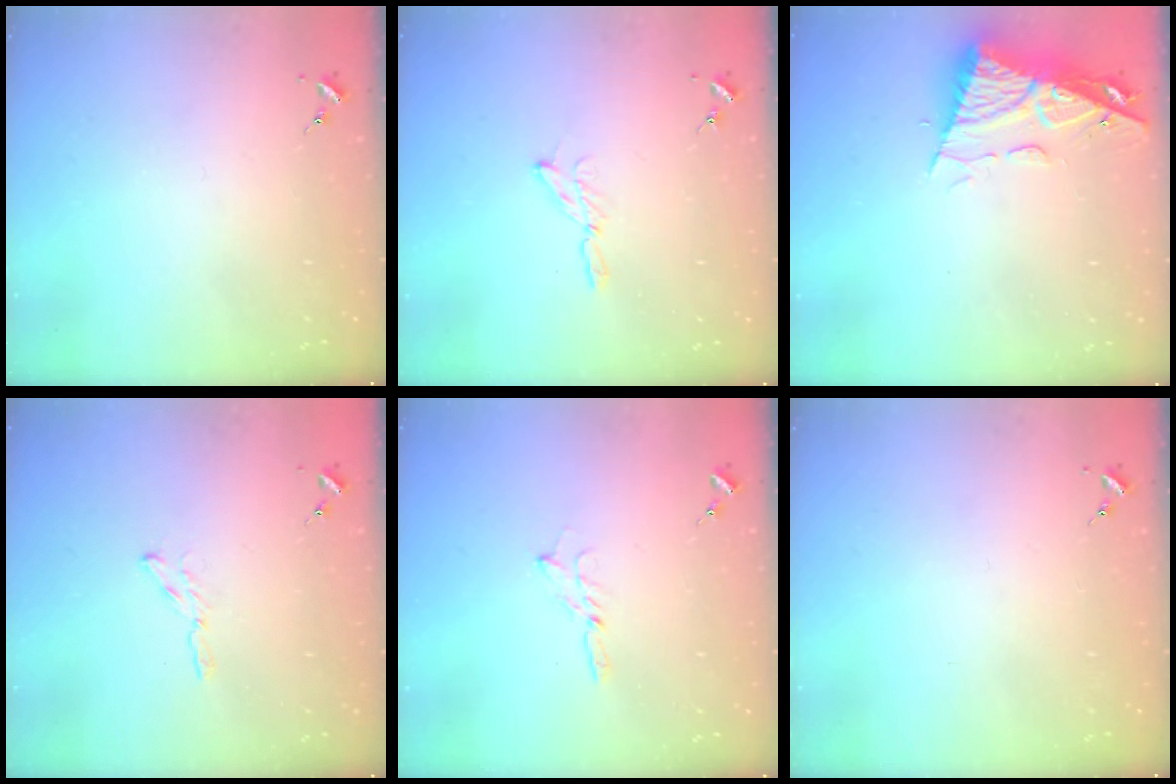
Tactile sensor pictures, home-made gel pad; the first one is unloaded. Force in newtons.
{"total": 4.1, "press": 4.1, "slide": 0.4}
{"total": 10.3, "press": 10.3, "slide": 1.1}
{"total": 2.4, "press": 2.4, "slide": 0.2}
{"total": 1.8, "press": 1.8, "slide": 0.2}
{"total": 0.0}